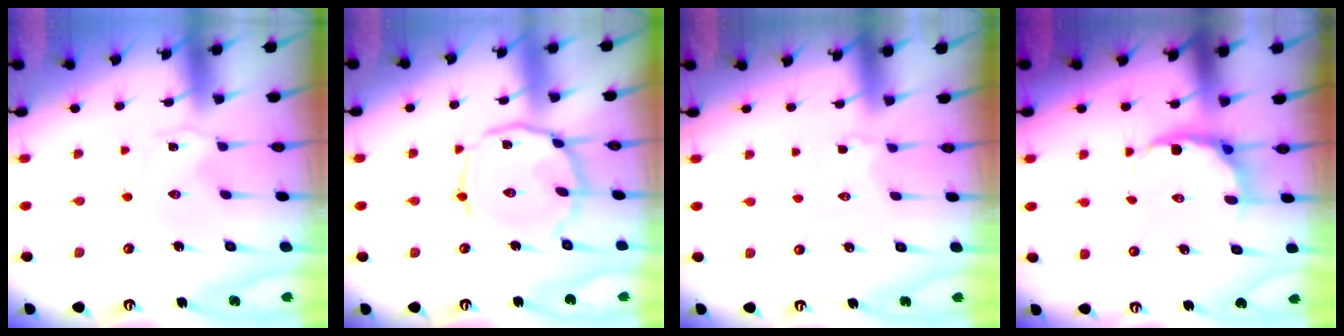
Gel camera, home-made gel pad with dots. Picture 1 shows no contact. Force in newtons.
{"total": 13.6, "press": 13.5, "slide": 1.1}
{"total": 3.2, "press": 2.7, "slide": 1.8}
{"total": 7.3, "press": 7.1, "slide": 1.8}